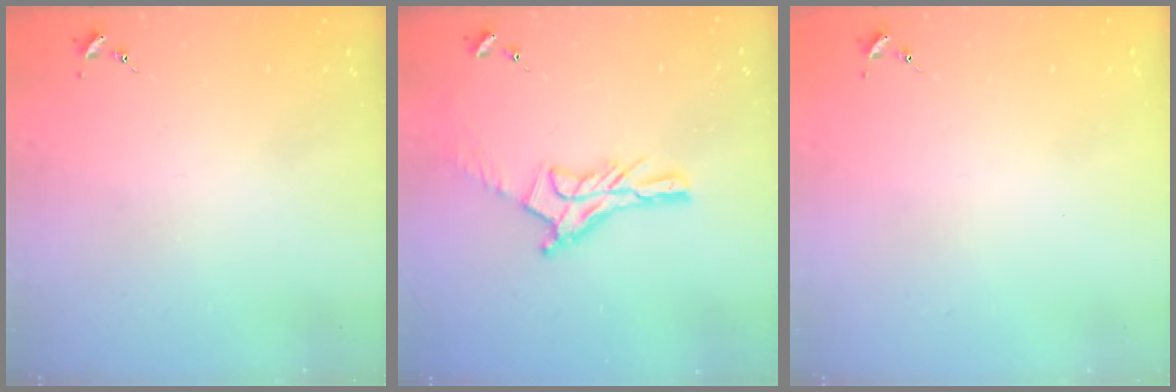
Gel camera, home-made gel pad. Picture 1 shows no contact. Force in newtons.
{"total": 12.7, "press": 12.7, "slide": 0.7}
{"total": 0.0}